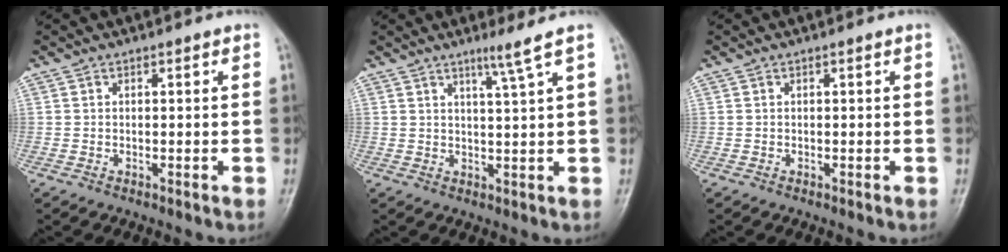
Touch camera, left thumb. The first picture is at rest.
{"total": 3.8, "force": [2.4, -1.2, 2.7], "torque": [-0.051, -0.020, 0.048]}
{"total": 0.0}